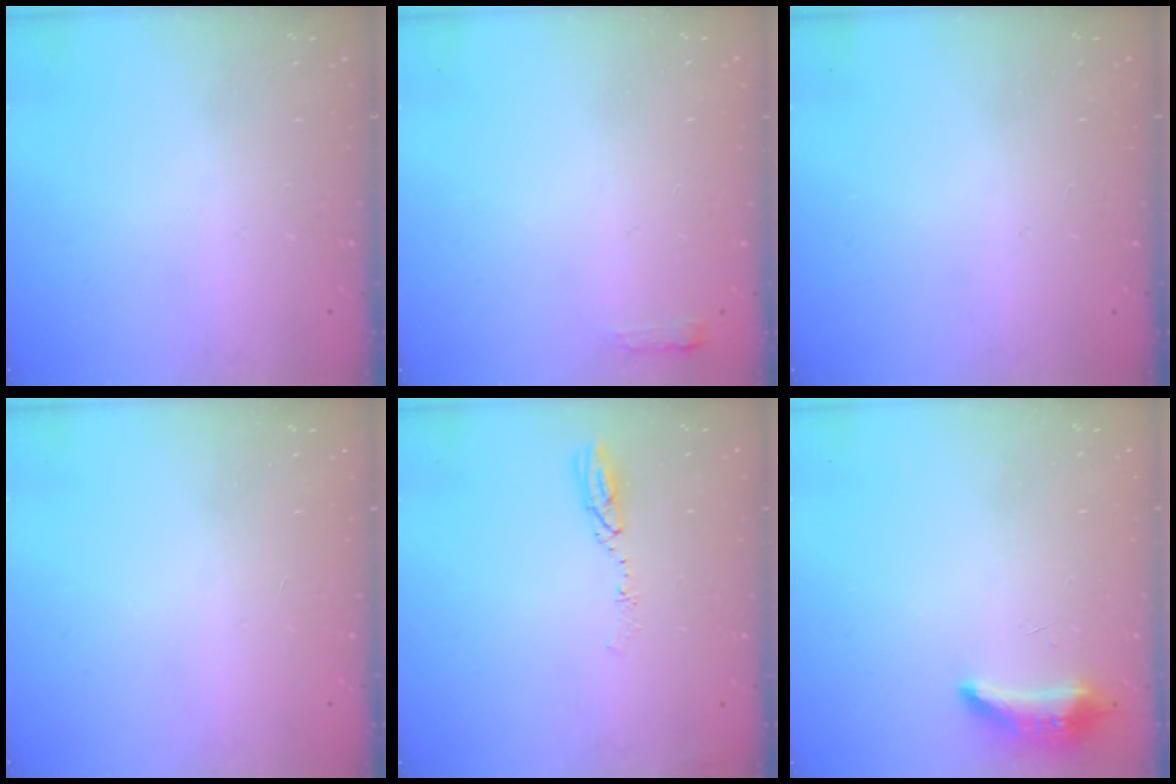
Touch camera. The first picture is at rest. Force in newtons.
{"total": 2.7, "press": 2.6, "slide": 0.5}
{"total": 0.0}
{"total": 0.0}
{"total": 5.2, "press": 5.1, "slide": 0.4}
{"total": 8.5, "press": 8.4, "slide": 1.6}